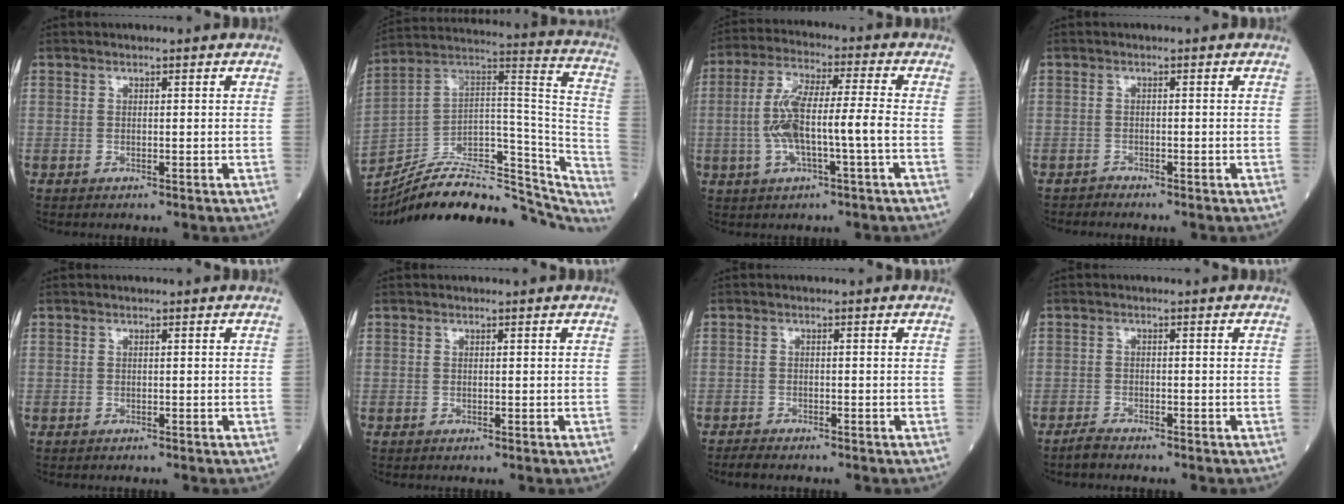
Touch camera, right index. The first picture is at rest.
{"total": 31.9, "force": [-27.0, 9.3, 14.2], "torque": [-0.179, 0.026, -0.386]}
{"total": 10.5, "force": [-1.7, 1.2, 10.3], "torque": [-0.204, 0.016, -0.034]}
{"total": 0.8, "force": [-0.7, 0.0, -0.2], "torque": [0.000, -0.004, -0.016]}
{"total": 0.0}
{"total": 0.0}
{"total": 2.1, "force": [-1.9, 0.3, 0.8], "torque": [-0.021, -0.006, -0.032]}
{"total": 1.8, "force": [-1.7, 0.1, 0.6], "torque": [-0.019, -0.003, -0.033]}